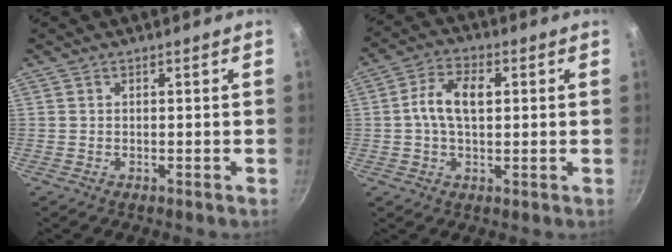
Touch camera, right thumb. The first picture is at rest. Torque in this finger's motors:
{"motor_torque": [-0.71, 0.71, 0.42, -0.52, 0.09]}